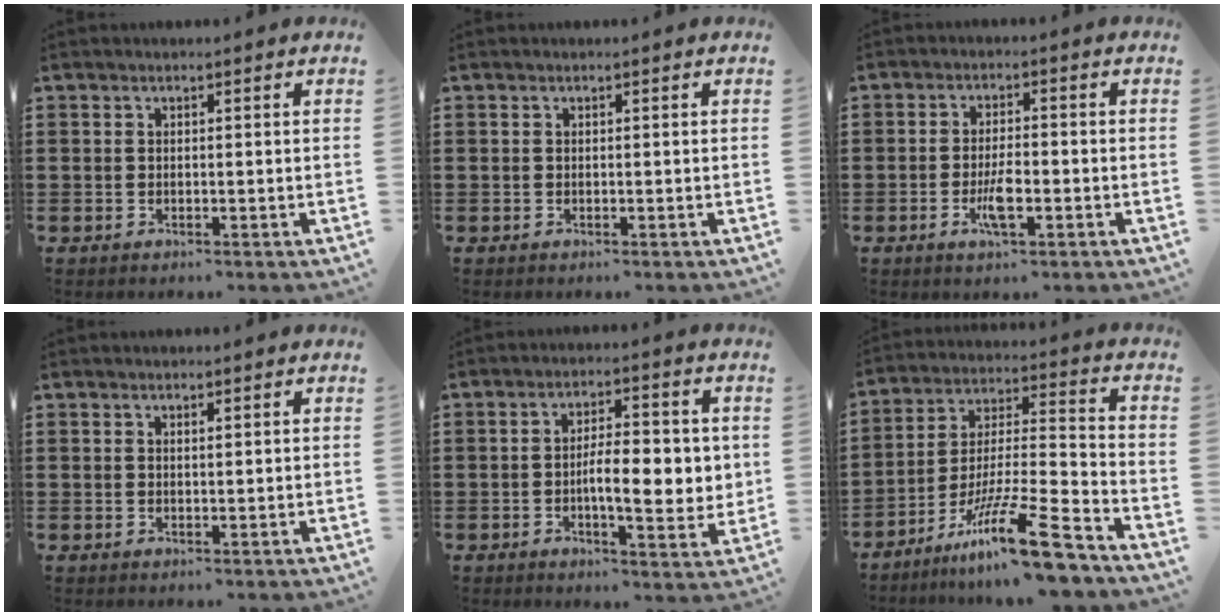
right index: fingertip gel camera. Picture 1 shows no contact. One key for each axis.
{"total": 0.0}
{"total": 4.3, "fx": -1.6, "fy": 1.0, "fz": 3.9, "tx": -0.086, "ty": -0.005, "tz": -0.034}
{"total": 0.5, "fx": 0.4, "fy": 0.1, "fz": 0.3, "tx": -0.008, "ty": 0.001, "tz": 0.008}
{"total": 8.1, "fx": -0.6, "fy": 2.9, "fz": 7.5, "tx": -0.109, "ty": 0.003, "tz": -0.017}
{"total": 16.3, "fx": -11.9, "fy": 1.0, "fz": 11.1, "tx": -0.185, "ty": 0.027, "tz": -0.212}